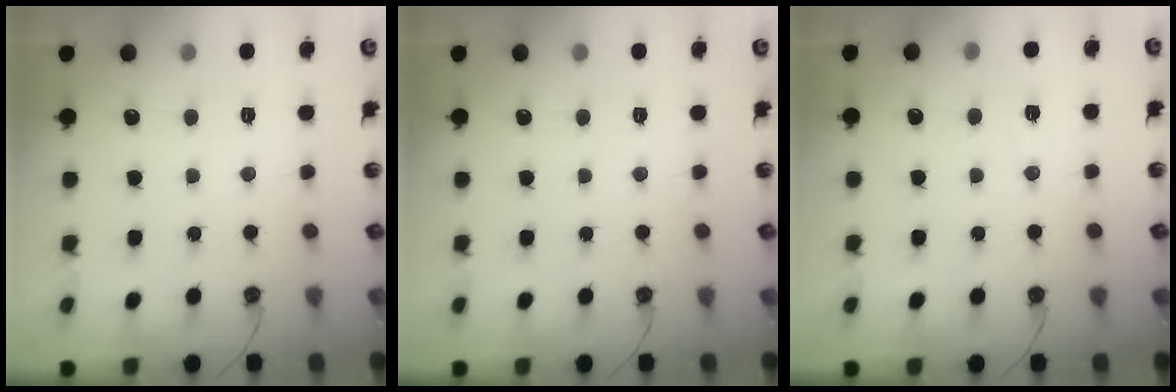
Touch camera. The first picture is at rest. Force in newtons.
{"total": 0.0}
{"total": 3.7, "press": 3.6, "slide": 0.9}